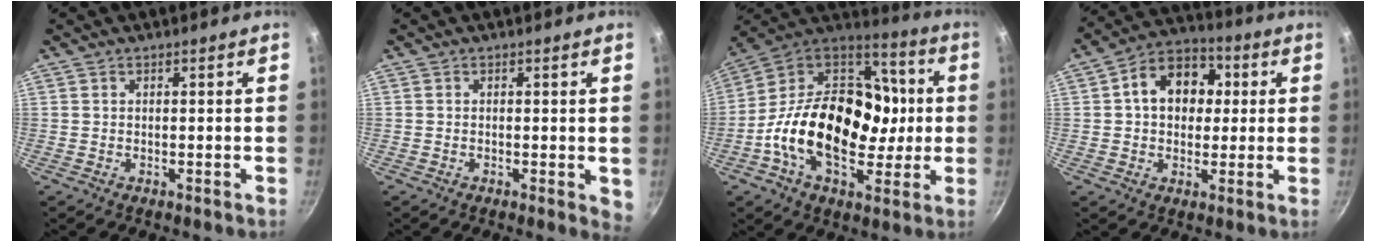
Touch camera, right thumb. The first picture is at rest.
{"total": 2.5, "force": [-0.2, 1.1, 2.2], "torque": [-0.022, -0.007, -0.004]}
{"total": 27.9, "force": [-2.6, 18.6, 20.6], "torque": [-0.316, 0.047, -0.054]}
{"total": 12.4, "force": [2.1, 9.3, 7.8], "torque": [-0.079, 0.020, 0.016]}